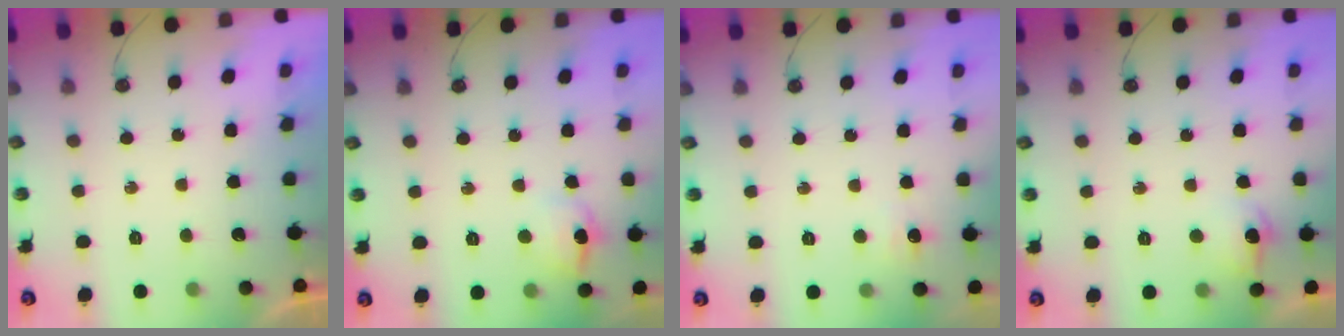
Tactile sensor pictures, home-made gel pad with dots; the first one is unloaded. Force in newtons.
{"total": 9.1, "press": 9.1, "slide": 0.9}
{"total": 4.6, "press": 4.5, "slide": 1.0}
{"total": 7.5, "press": 7.4, "slide": 0.7}